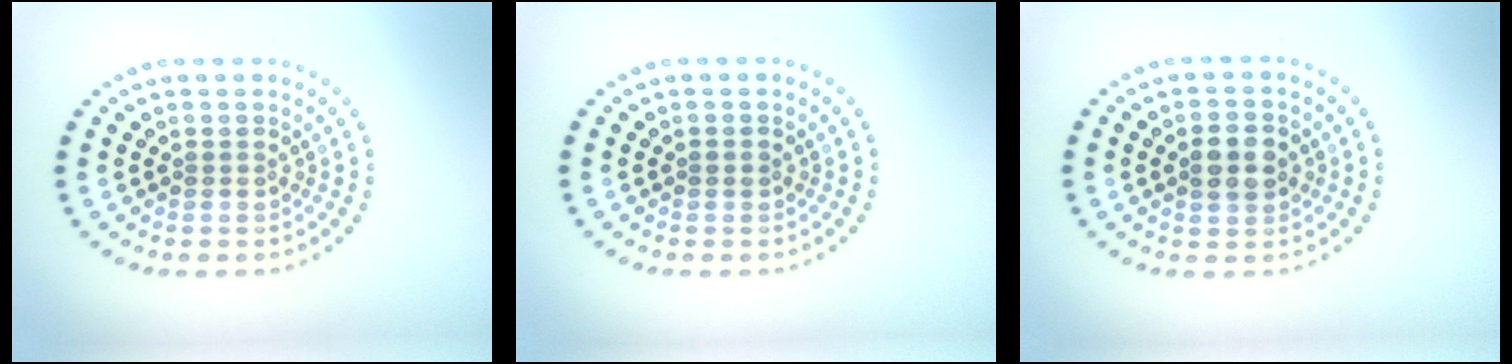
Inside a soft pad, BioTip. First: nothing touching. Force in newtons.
{"total": 0.6, "press": 0.6, "slide": 0.2}
{"total": 3.4, "press": 3.3, "slide": 0.2}